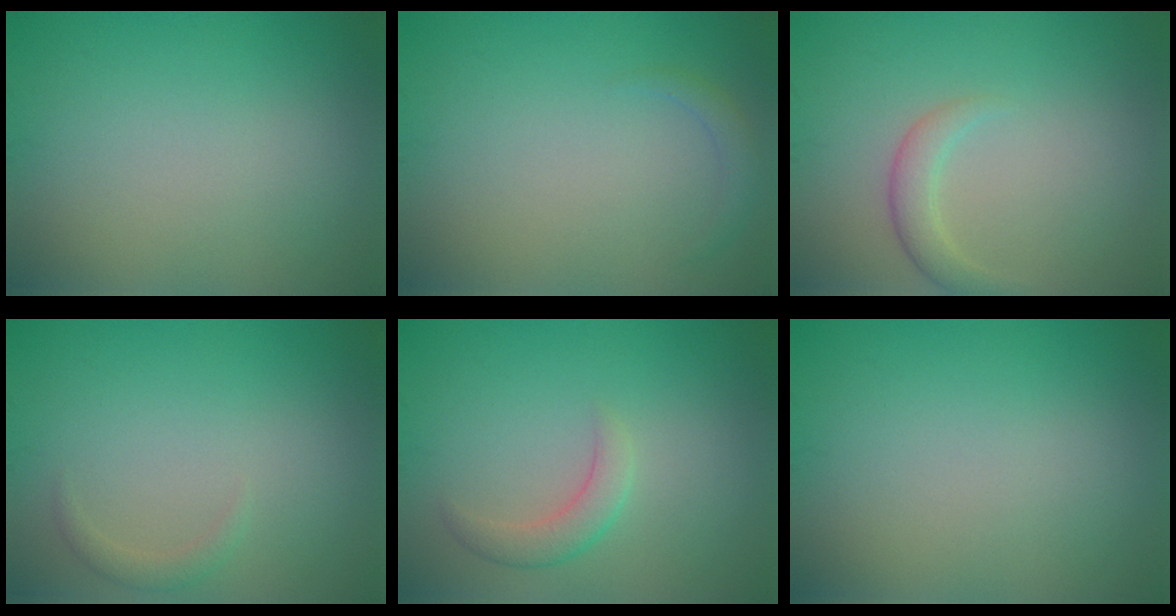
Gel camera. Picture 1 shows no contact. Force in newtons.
{"total": 1.1, "press": 1.1, "slide": 0.1}
{"total": 2.0, "press": 2.0, "slide": 0.1}
{"total": 1.1, "press": 1.1, "slide": 0.1}
{"total": 2.2, "press": 2.1, "slide": 0.1}
{"total": 0.0}